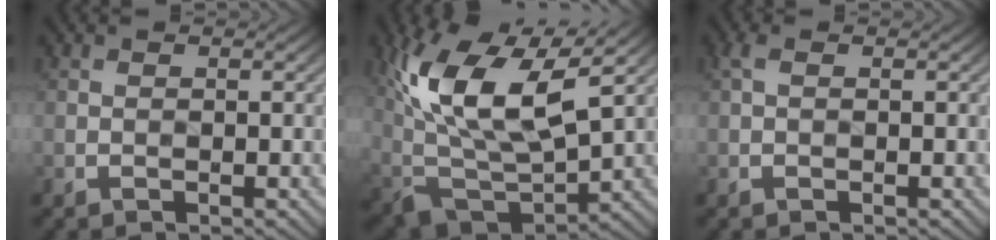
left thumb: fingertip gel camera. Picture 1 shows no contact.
{"total": 16.0, "force": [5.9, 7.9, 12.6], "torque": [-0.272, 0.004, 0.107]}
{"total": 1.0, "force": [0.3, 0.5, 0.9], "torque": [-0.024, 0.004, 0.003]}